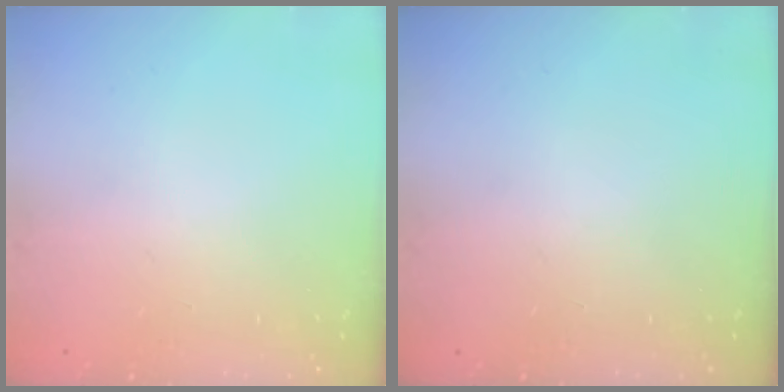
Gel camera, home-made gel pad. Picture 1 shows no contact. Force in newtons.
{"total": 0.0}